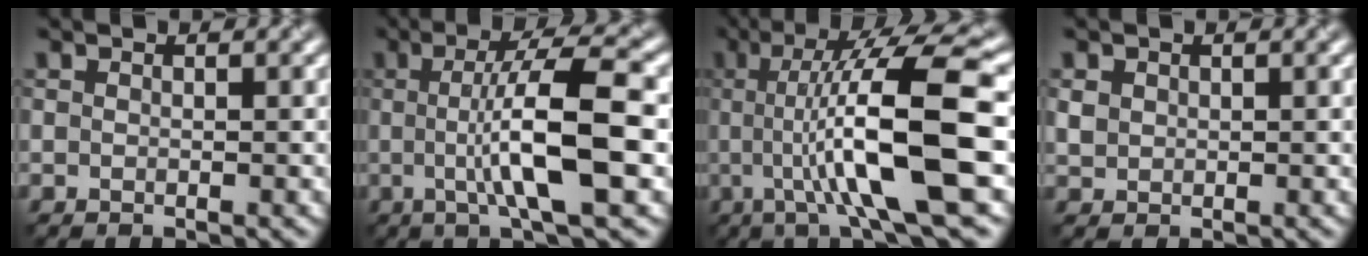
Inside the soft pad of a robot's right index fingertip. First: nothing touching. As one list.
[{"total": 8.9, "force": [-0.8, 2.0, 8.6], "torque": [-0.120, 0.007, -0.007]}, {"total": 11.5, "force": [-1.3, 2.2, 11.2], "torque": [-0.158, 0.015, -0.019]}, {"total": 0.8, "force": [0.3, 0.7, -0.2], "torque": [0.000, 0.009, 0.016]}]